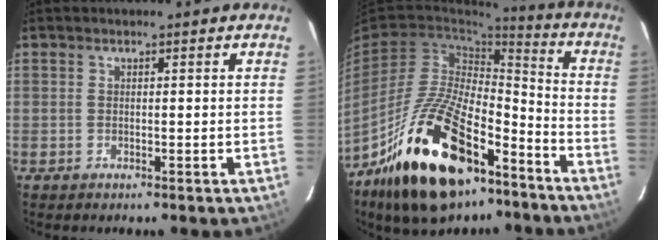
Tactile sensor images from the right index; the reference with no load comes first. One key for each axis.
{"total": 25.1, "fx": -15.2, "fy": 11.7, "fz": 16.2, "tx": -0.302, "ty": 0.003, "tz": -0.244}